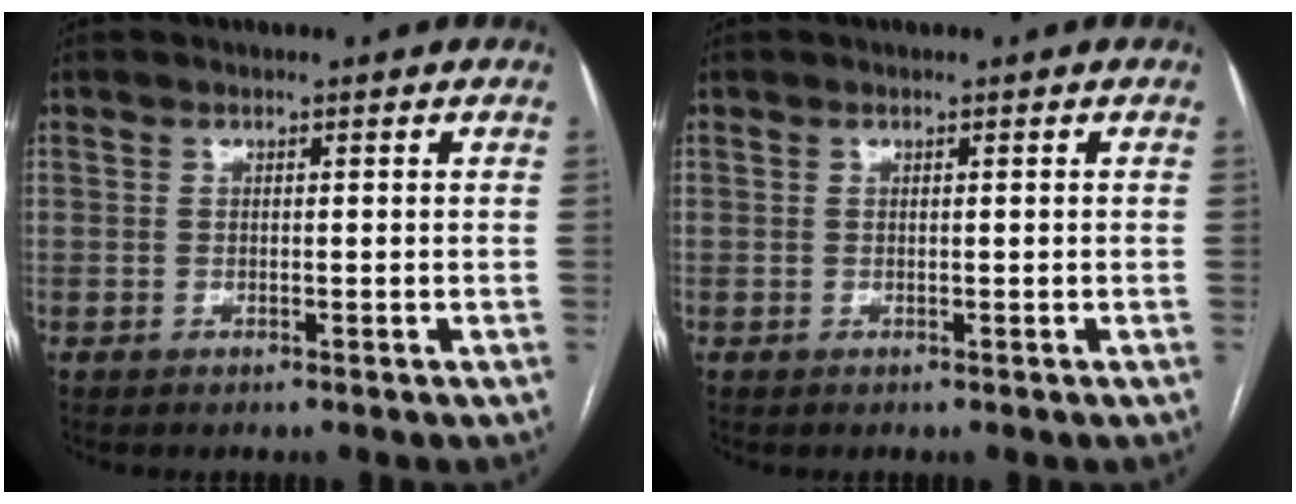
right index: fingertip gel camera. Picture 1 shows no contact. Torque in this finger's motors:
{"motor_torque": [-0.09, 0.02, 0.03, 0.01]}